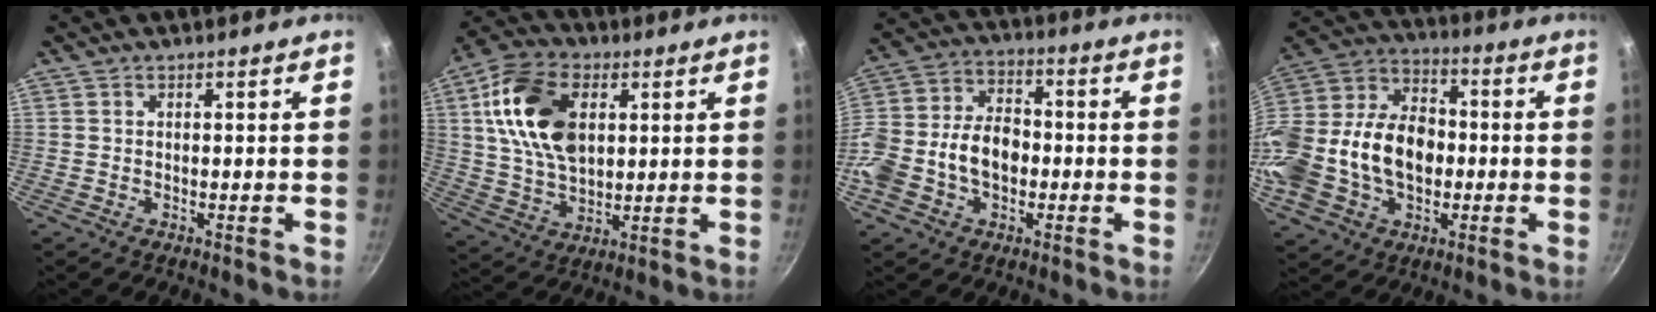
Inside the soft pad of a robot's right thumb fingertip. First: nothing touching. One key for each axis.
{"total": 17.0, "fx": 4.5, "fy": 10.6, "fz": 12.6, "tx": -0.220, "ty": 0.000, "tz": 0.082}
{"total": 16.3, "fx": -3.0, "fy": 11.2, "fz": 11.5, "tx": -0.232, "ty": 0.036, "tz": -0.058}
{"total": 26.4, "fx": -3.4, "fy": 18.3, "fz": 18.7, "tx": -0.405, "ty": 0.028, "tz": -0.051}